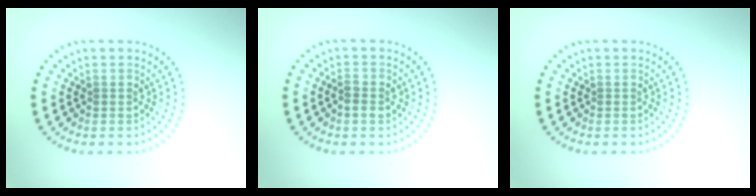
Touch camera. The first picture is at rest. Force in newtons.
{"total": 1.4, "press": 1.4, "slide": 0.2}
{"total": 0.0}